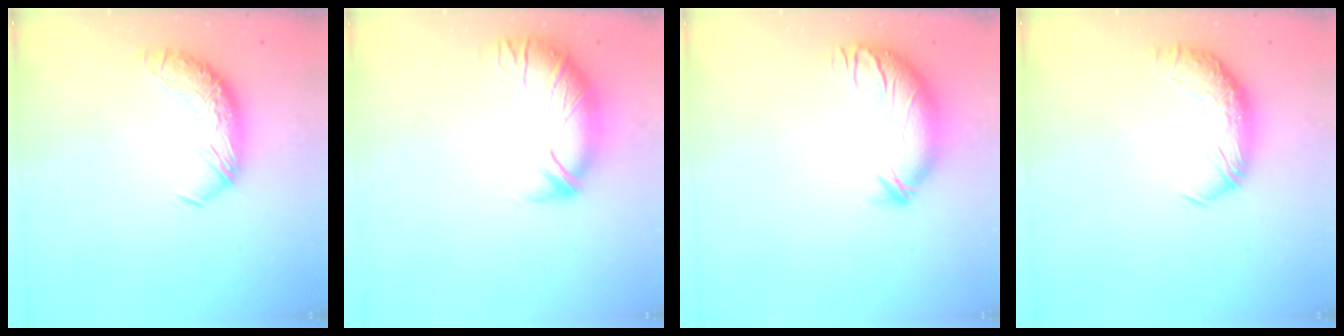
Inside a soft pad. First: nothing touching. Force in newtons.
{"total": 3.0, "press": 1.6, "slide": 2.6}
{"total": 3.5, "press": 2.6, "slide": 2.3}
{"total": 2.3, "press": 1.0, "slide": 2.1}